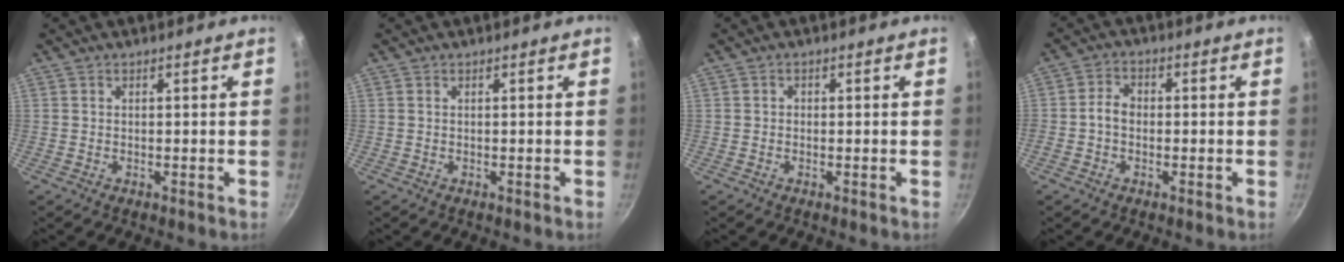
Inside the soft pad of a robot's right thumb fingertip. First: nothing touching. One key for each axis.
{"total": 0.0}
{"total": 0.6, "fx": -0.2, "fy": 0.6, "fz": 0.2, "tx": -0.001, "ty": 0.003, "tz": -0.004}
{"total": 3.5, "fx": -0.6, "fy": 2.7, "fz": 2.2, "tx": -0.030, "ty": 0.017, "tz": -0.019}